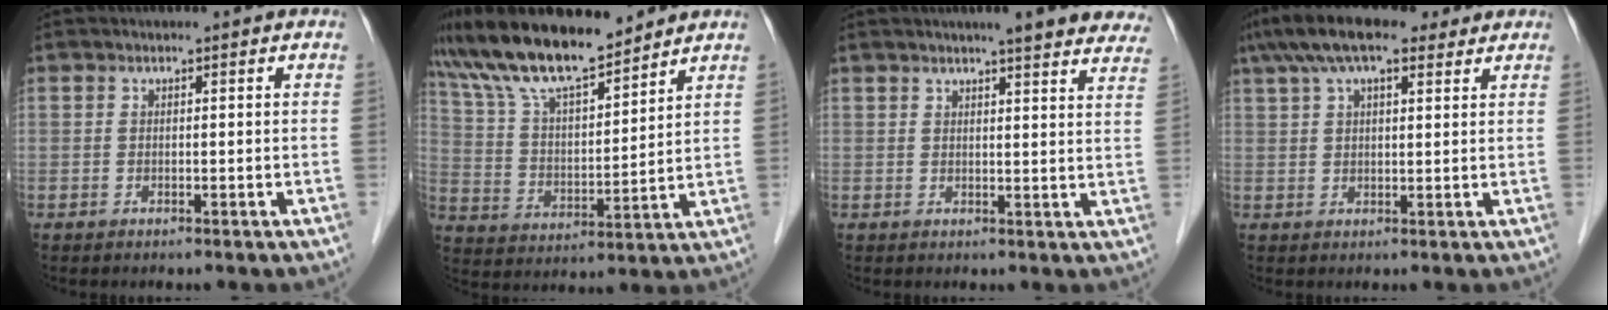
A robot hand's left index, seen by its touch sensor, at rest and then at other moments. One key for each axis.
{"total": 13.8, "fx": 11.8, "fy": 2.6, "fz": 6.7, "tx": -0.133, "ty": 0.009, "tz": 0.222}
{"total": 12.8, "fx": 10.9, "fy": 1.4, "fz": 6.5, "tx": -0.064, "ty": 0.003, "tz": 0.114}
{"total": 11.9, "fx": 8.5, "fy": 3.8, "fz": 7.4, "tx": -0.142, "ty": 0.056, "tz": 0.147}